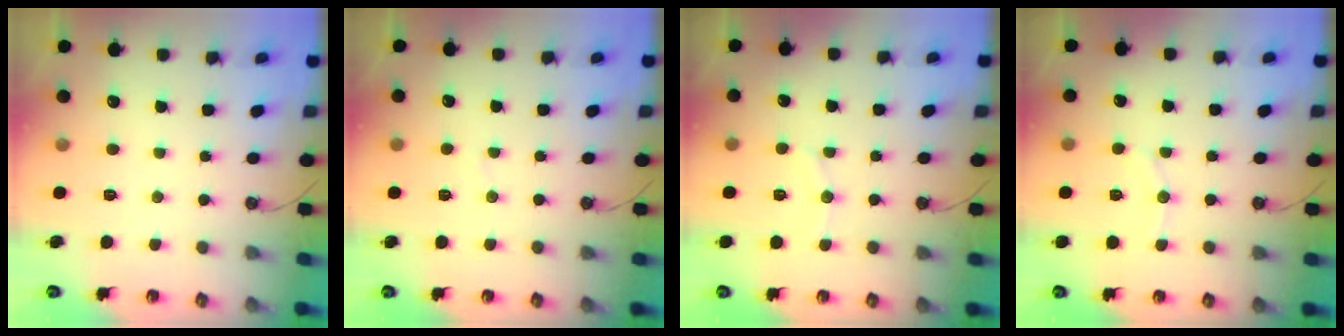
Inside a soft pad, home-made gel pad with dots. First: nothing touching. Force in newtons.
{"total": 2.3, "press": 2.3, "slide": 0.2}
{"total": 5.3, "press": 5.1, "slide": 1.6}
{"total": 6.6, "press": 6.1, "slide": 2.4}